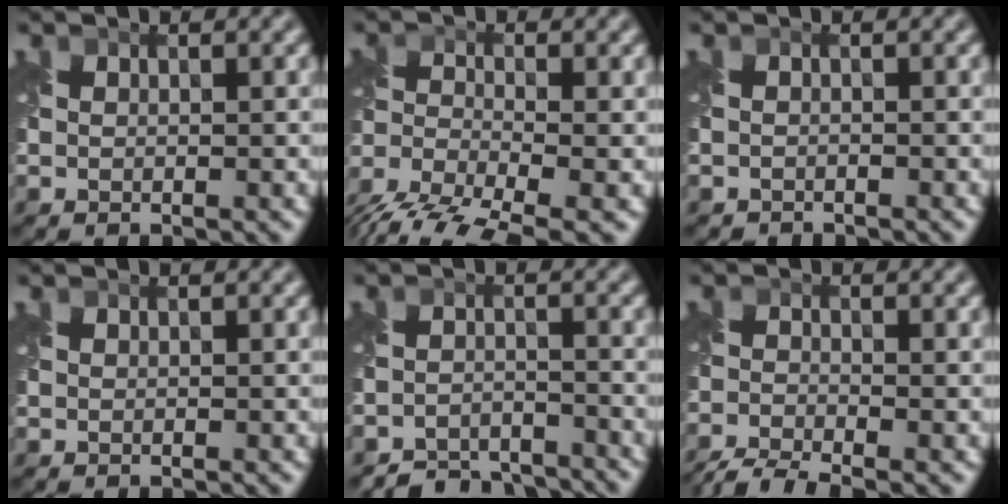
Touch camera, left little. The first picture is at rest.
{"total": 7.4, "force": [-5.8, 2.3, 4.0], "torque": [-0.079, -0.015, -0.116]}
{"total": 1.3, "force": [-1.3, 0.1, -0.2], "torque": [0.003, -0.011, -0.023]}
{"total": 0.0}
{"total": 4.8, "force": [-4.7, 1.1, 0.4], "torque": [-0.005, -0.012, -0.082]}
{"total": 5.1, "force": [-4.5, 0.7, 2.2], "torque": [-0.045, -0.027, -0.093]}